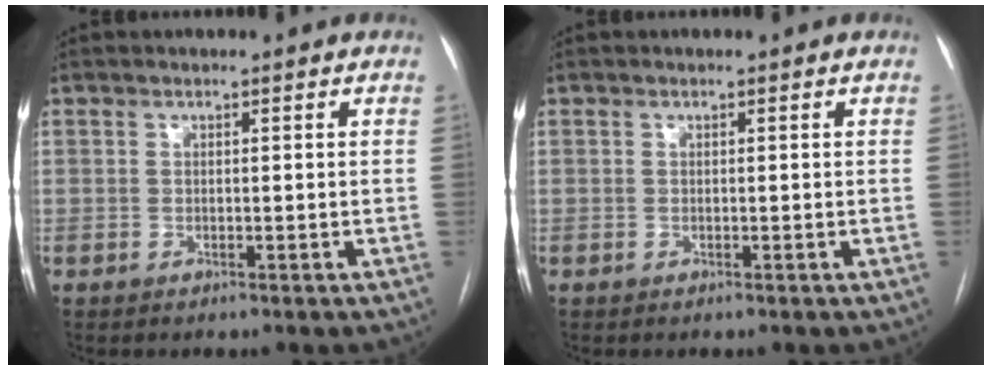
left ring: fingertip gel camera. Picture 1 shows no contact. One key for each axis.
{"total": 0.0}